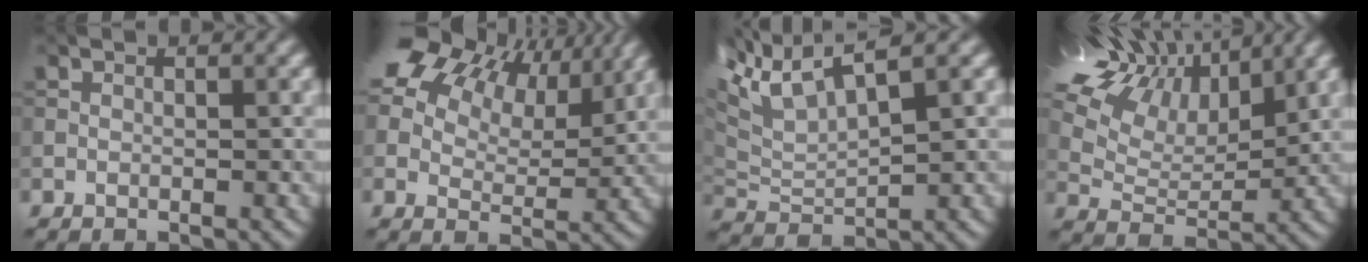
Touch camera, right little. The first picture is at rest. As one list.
[{"total": 13.6, "force": [8.5, 7.7, 7.4], "torque": [-0.168, 0.027, 0.164]}, {"total": 4.5, "force": [2.7, 0.9, 3.5], "torque": [-0.107, 0.010, 0.078]}, {"total": 12.4, "force": [8.7, 5.7, 6.7], "torque": [-0.176, 0.036, 0.154]}]